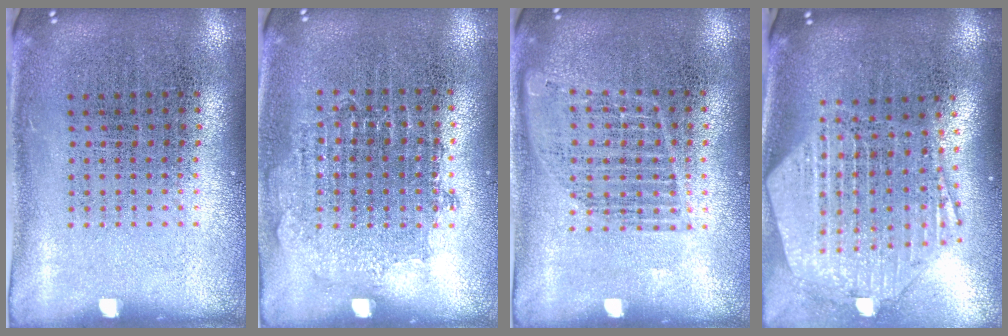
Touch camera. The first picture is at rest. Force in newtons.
{"total": 0.8, "press": 0.8, "slide": 0.2}
{"total": 1.1, "press": 1.1, "slide": 0.3}
{"total": 2.8, "press": 2.2, "slide": 1.7}